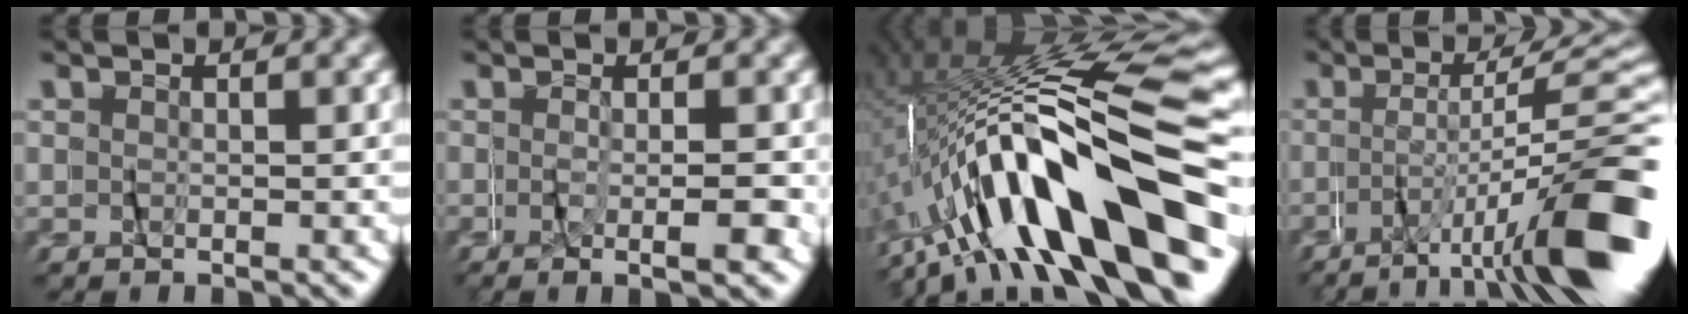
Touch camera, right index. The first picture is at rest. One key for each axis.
{"total": 3.3, "fx": -2.4, "fy": -1.4, "fz": 1.6, "tx": -0.018, "ty": -0.009, "tz": -0.036}
{"total": 12.7, "fx": -3.1, "fy": 3.1, "fz": 12.0, "tx": -0.219, "ty": 0.022, "tz": -0.044}
{"total": 9.9, "fx": -7.2, "fy": -0.6, "fz": 6.8, "tx": -0.077, "ty": -0.003, "tz": -0.105}